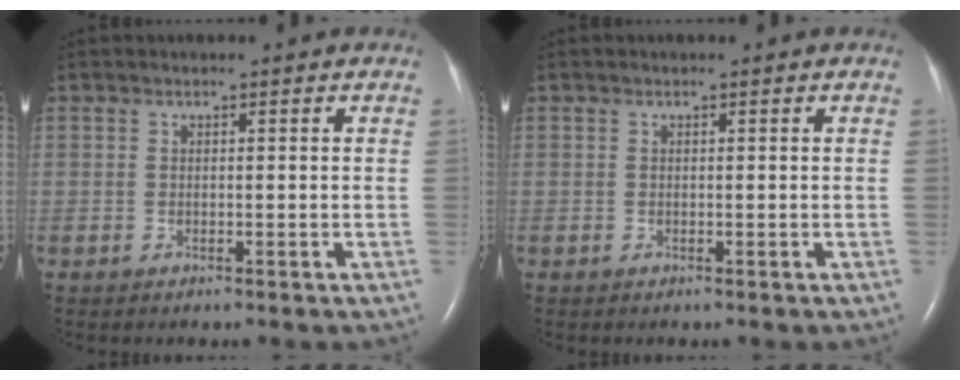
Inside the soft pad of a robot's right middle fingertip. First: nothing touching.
{"total": 0.0}